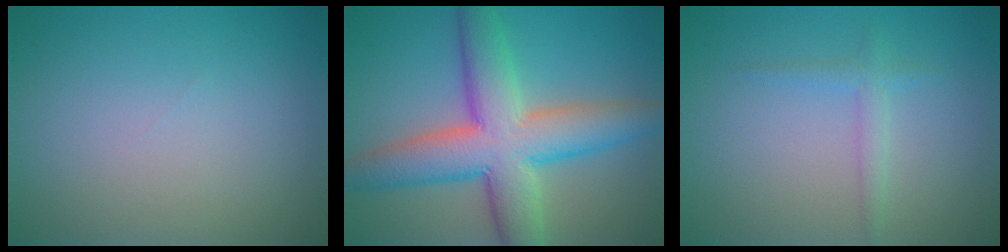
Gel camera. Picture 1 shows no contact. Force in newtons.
{"total": 9.5, "press": 9.5, "slide": 0.4}
{"total": 1.4, "press": 1.4, "slide": 0.0}